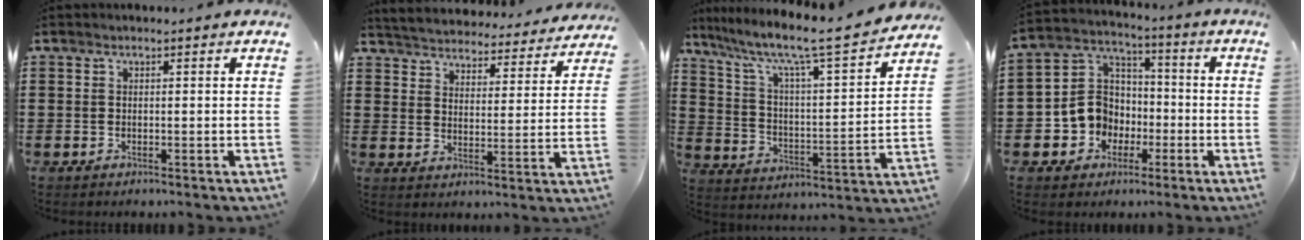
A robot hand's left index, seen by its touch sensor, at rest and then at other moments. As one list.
[{"total": 4.3, "force": [4.3, -0.3, -0.3], "torque": [-0.023, -0.042, 0.070]}, {"total": 8.2, "force": [6.7, 0.4, 4.8], "torque": [-0.123, -0.057, 0.103]}, {"total": 8.6, "force": [-2.3, 7.9, 2.4], "torque": [-0.092, 0.009, -0.045]}]